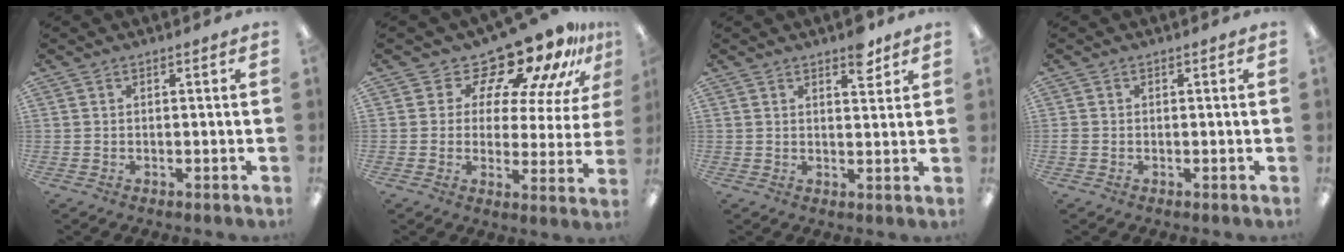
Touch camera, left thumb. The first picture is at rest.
{"total": 15.6, "force": [13.2, 5.3, 6.5], "torque": [-0.112, -0.110, 0.223]}
{"total": 5.0, "force": [3.6, 2.2, 2.7], "torque": [-0.021, -0.019, 0.057]}
{"total": 1.0, "force": [-0.2, 0.8, 0.4], "torque": [-0.006, 0.003, -0.005]}